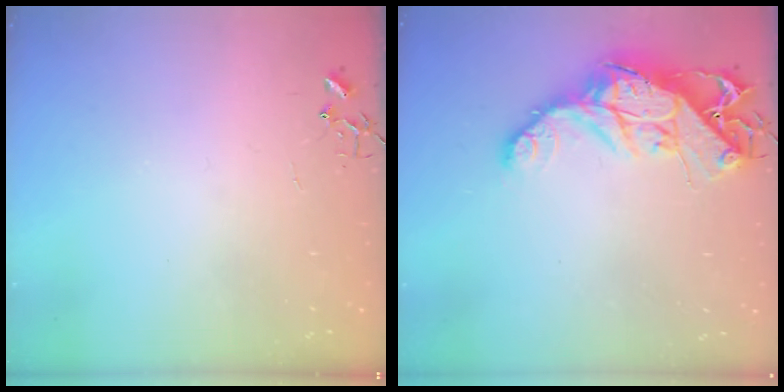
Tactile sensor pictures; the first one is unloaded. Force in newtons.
{"total": 16.1, "press": 16.1, "slide": 1.6}